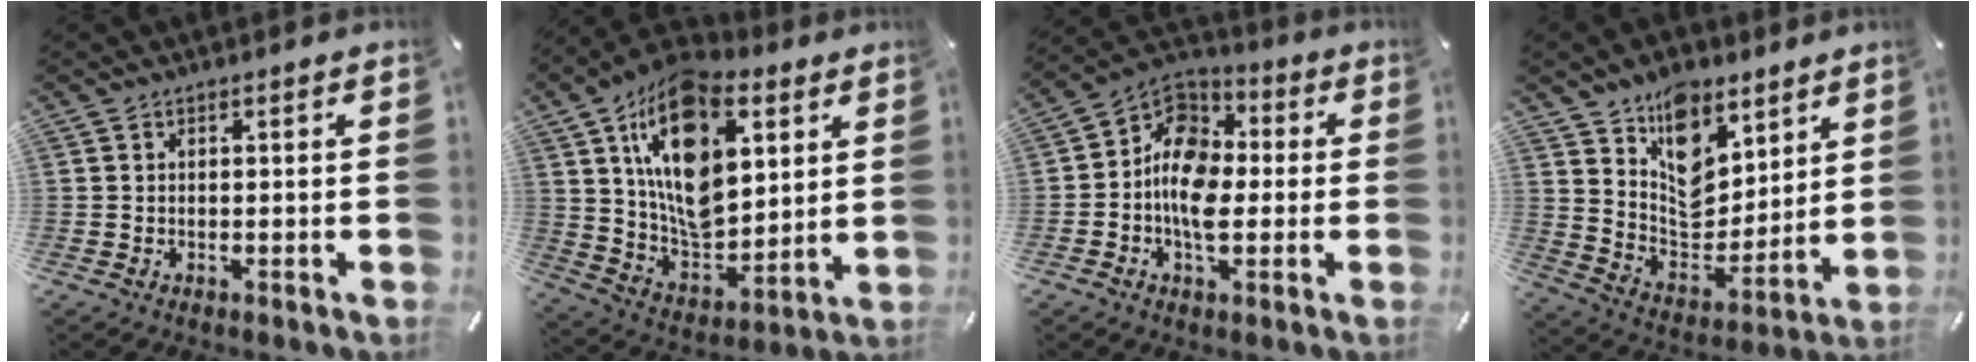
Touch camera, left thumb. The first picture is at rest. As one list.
[{"total": 20.8, "force": [8.4, 13.2, 13.7], "torque": [-0.251, -0.041, 0.144]}, {"total": 11.1, "force": [-2.8, 8.0, 7.3], "torque": [-0.152, 0.013, -0.056]}, {"total": 12.4, "force": [7.9, 8.3, 4.6], "torque": [-0.070, -0.069, 0.152]}]